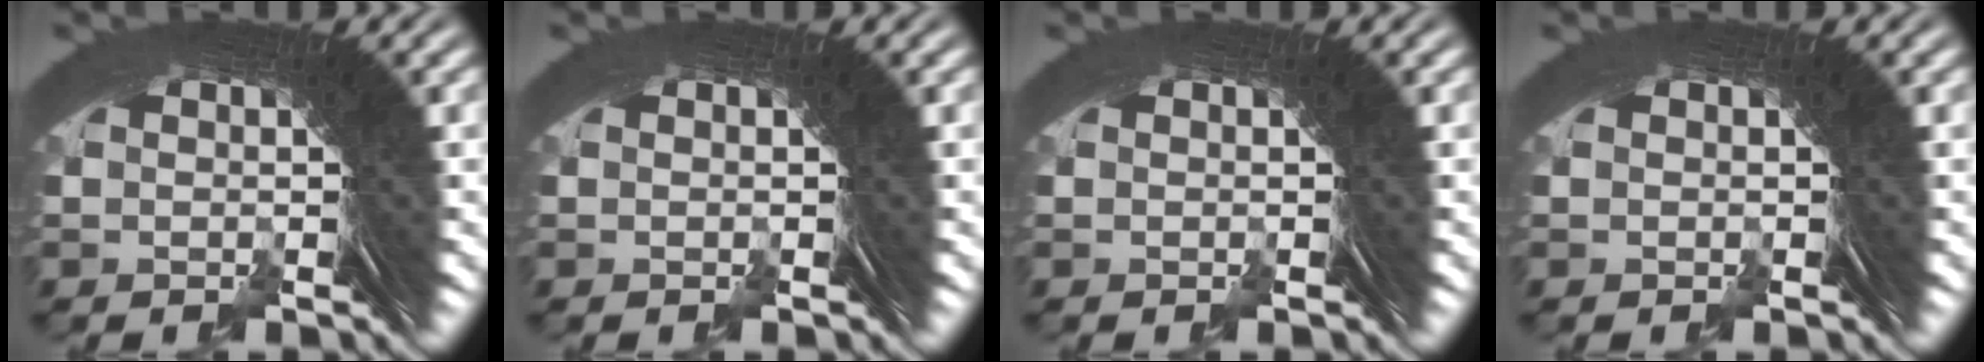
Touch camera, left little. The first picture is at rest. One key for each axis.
{"total": 0.0}
{"total": 0.0}
{"total": 0.0}